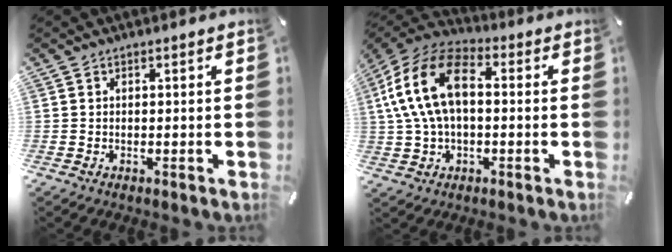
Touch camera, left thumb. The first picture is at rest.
{"total": 16.5, "force": [1.7, 10.4, 12.7], "torque": [-0.279, 0.012, 0.028]}